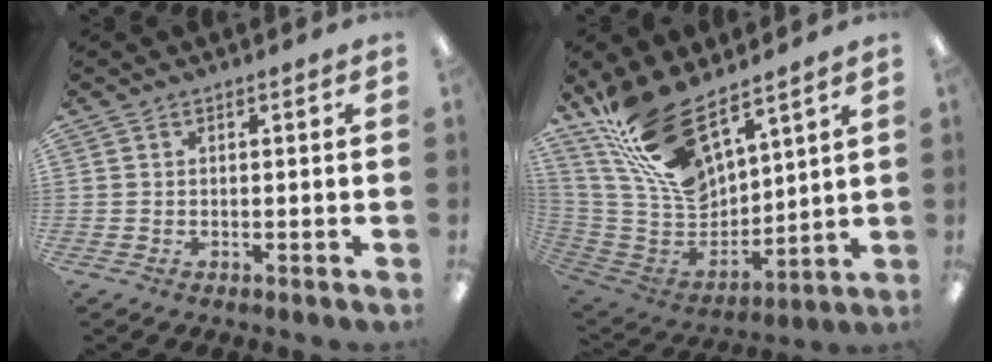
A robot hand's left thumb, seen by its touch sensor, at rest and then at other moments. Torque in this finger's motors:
{"motor_torque": [2.27, 2.15, 1.38, -1.38, 0.19]}